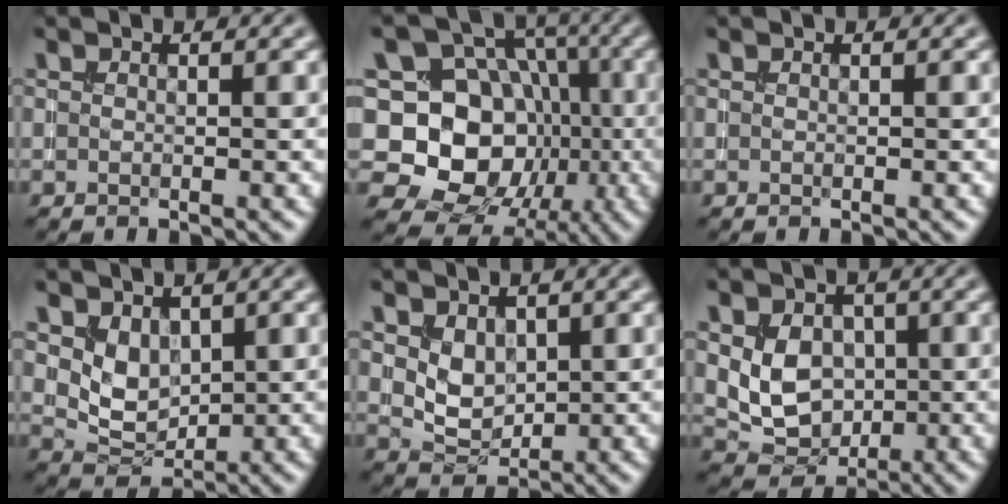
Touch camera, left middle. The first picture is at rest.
{"total": 14.0, "force": [-1.4, 12.0, 7.0], "torque": [-0.122, 0.017, -0.045]}
{"total": 0.0}
{"total": 3.1, "force": [1.3, 2.2, 1.9], "torque": [-0.038, -0.011, 0.030]}
{"total": 2.7, "force": [0.9, 1.9, 1.6], "torque": [-0.029, -0.008, 0.023]}
{"total": 5.0, "force": [0.3, 3.9, 3.0], "torque": [-0.054, -0.009, 0.009]}